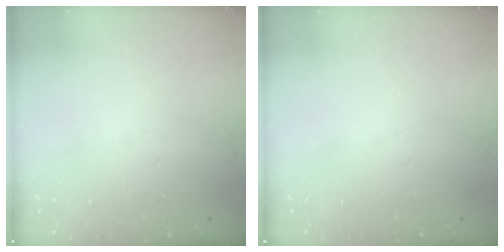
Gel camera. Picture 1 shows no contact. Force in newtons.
{"total": 0.0}